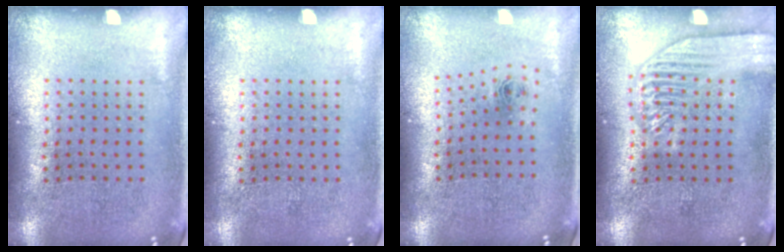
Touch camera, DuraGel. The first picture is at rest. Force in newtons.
{"total": 0.0}
{"total": 0.9, "press": 0.4, "slide": 0.8}
{"total": 3.5, "press": 3.4, "slide": 0.4}